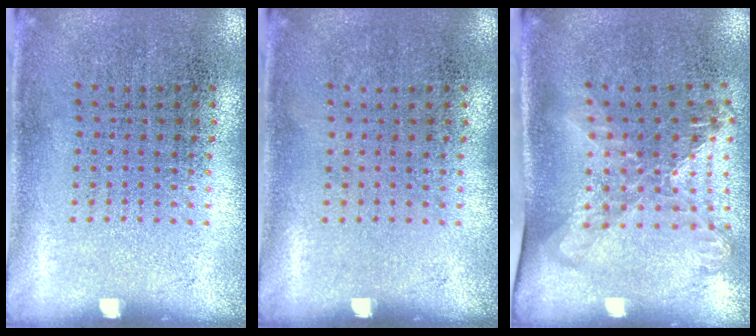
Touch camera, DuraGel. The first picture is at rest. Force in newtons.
{"total": 0.0}
{"total": 1.7, "press": 1.3, "slide": 1.0}